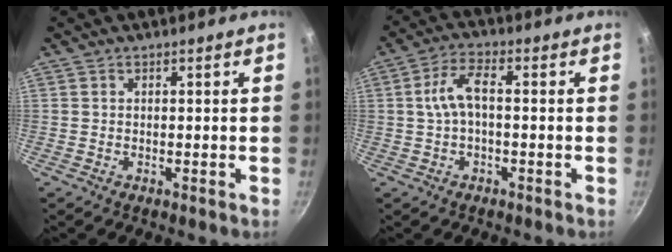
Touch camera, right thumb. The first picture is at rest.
{"total": 6.0, "force": [-0.2, 2.8, 5.3], "torque": [-0.112, 0.026, -0.007]}